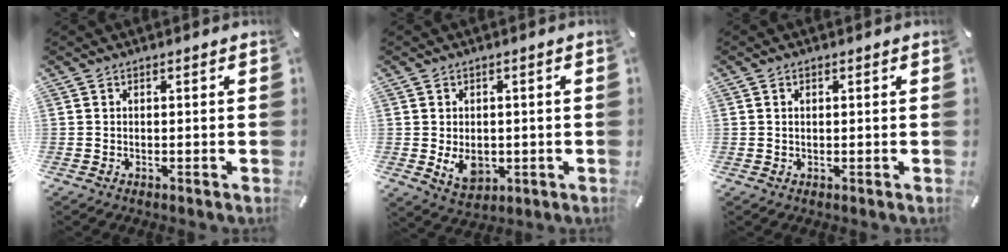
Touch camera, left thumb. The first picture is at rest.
{"total": 6.2, "force": [-0.8, 4.7, 3.9], "torque": [-0.062, -0.006, -0.016]}
{"total": 1.1, "force": [0.4, 0.5, 0.9], "torque": [-0.018, 0.003, 0.005]}